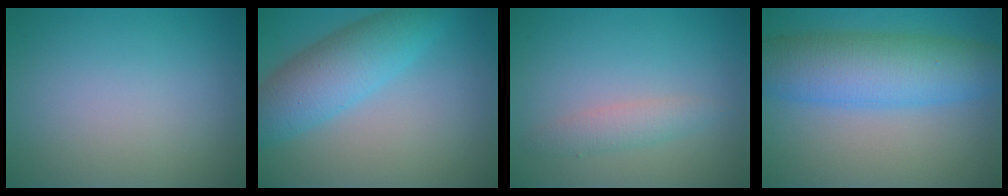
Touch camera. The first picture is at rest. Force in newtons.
{"total": 6.1, "press": 6.1, "slide": 0.1}
{"total": 1.9, "press": 1.9, "slide": 0.1}
{"total": 8.0, "press": 8.0, "slide": 0.2}